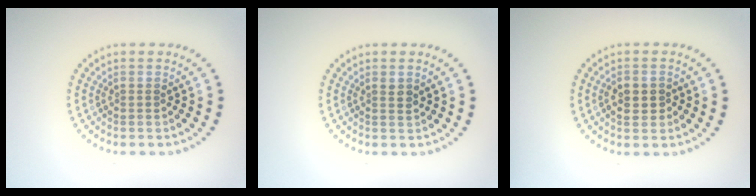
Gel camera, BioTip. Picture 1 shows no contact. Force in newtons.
{"total": 1.0, "press": 0.8, "slide": 0.5}
{"total": 2.1, "press": 2.1, "slide": 0.1}